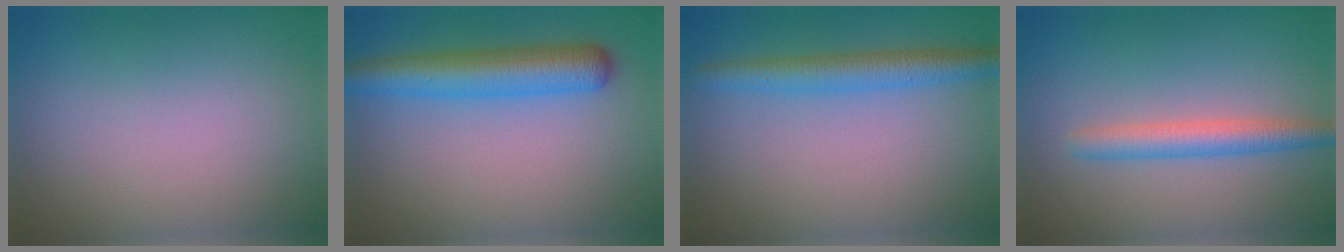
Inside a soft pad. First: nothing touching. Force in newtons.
{"total": 5.3, "press": 5.3, "slide": 0.2}
{"total": 3.4, "press": 3.4, "slide": 0.2}
{"total": 2.9, "press": 2.9, "slide": 0.1}